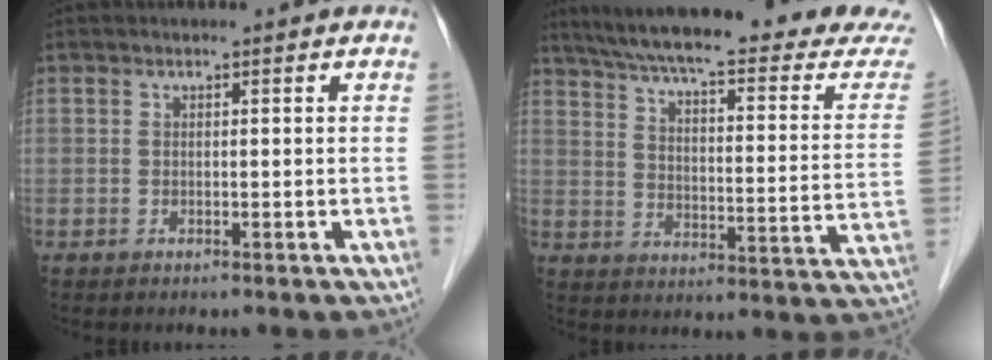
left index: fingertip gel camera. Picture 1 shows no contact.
{"total": 28.2, "force": [25.1, 1.6, 12.8], "torque": [-0.202, -0.059, 0.321]}